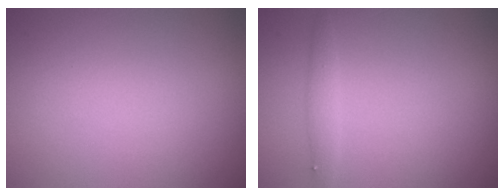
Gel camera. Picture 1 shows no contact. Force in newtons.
{"total": 0.7, "press": 0.7, "slide": 0.1}